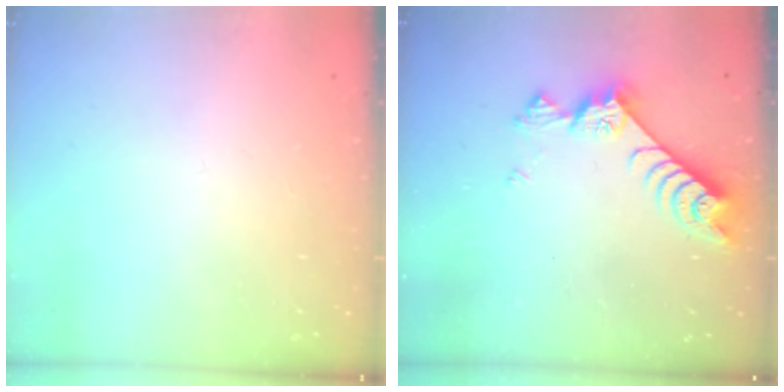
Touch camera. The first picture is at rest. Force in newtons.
{"total": 7.6, "press": 7.5, "slide": 1.0}